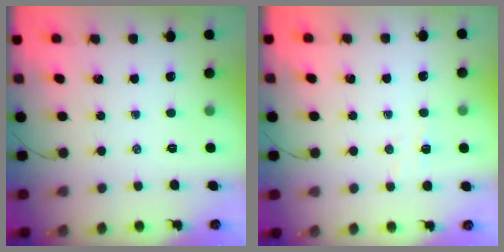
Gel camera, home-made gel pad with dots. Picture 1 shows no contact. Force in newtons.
{"total": 3.5, "press": 3.4, "slide": 1.0}